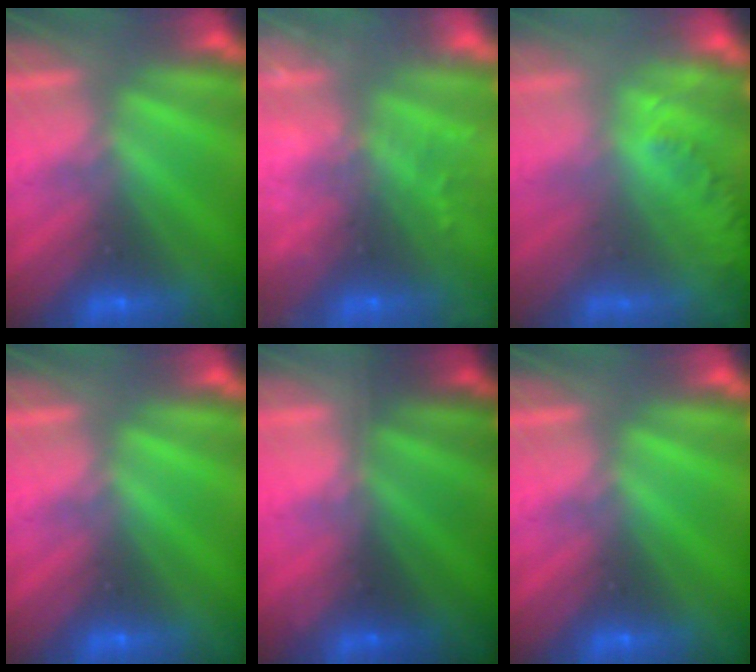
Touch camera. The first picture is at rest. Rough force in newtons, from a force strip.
{"total": 7.1}
{"total": 1.5}
{"total": 0.0}
{"total": 1.6}
{"total": 0.0}